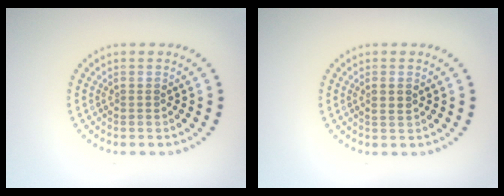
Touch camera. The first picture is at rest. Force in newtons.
{"total": 1.2, "press": 1.1, "slide": 0.4}